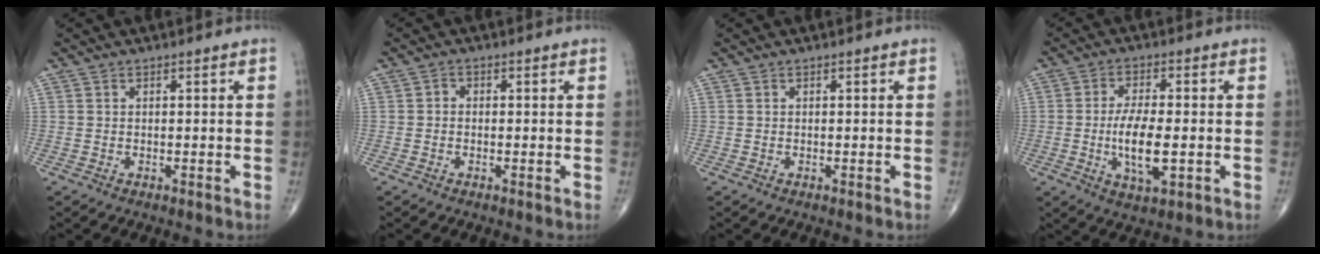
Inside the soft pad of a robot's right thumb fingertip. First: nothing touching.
{"total": 1.1, "force": [-0.2, 0.9, 0.6], "torque": [0.004, 0.004, -0.010]}
{"total": 0.0}
{"total": 9.4, "force": [-1.5, 3.5, 8.6], "torque": [-0.163, -0.005, -0.025]}